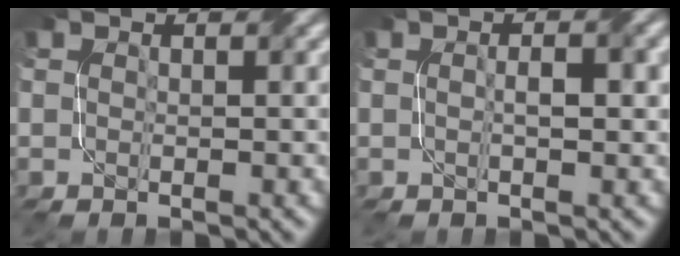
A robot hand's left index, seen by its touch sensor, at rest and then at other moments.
{"total": 2.3, "force": [0.1, 0.6, 2.2], "torque": [-0.033, 0.001, -0.001]}